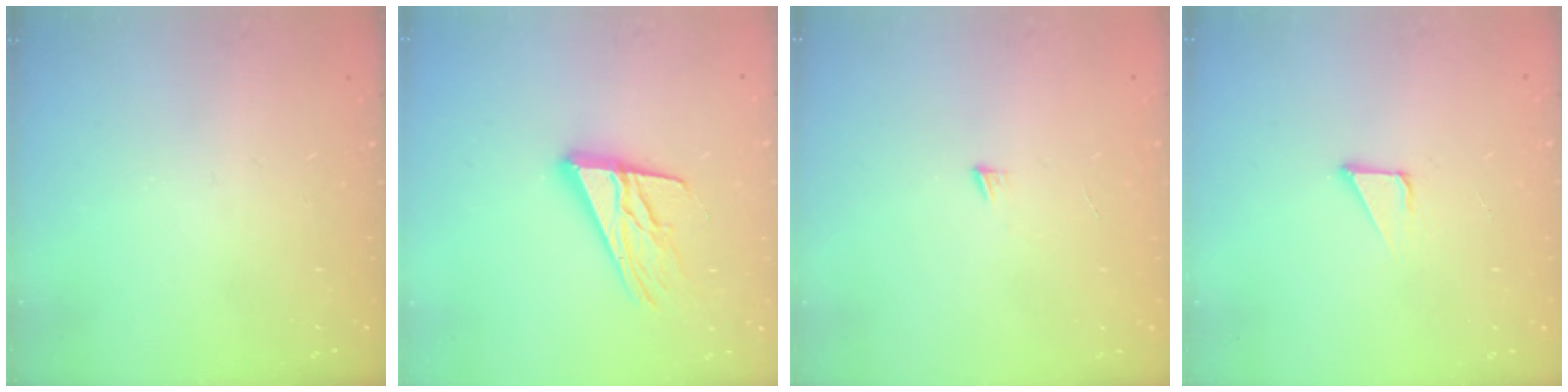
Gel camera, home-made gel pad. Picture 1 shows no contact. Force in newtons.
{"total": 15.9, "press": 15.6, "slide": 2.7}
{"total": 3.0, "press": 3.0, "slide": 0.3}
{"total": 2.2, "press": 2.2, "slide": 0.2}